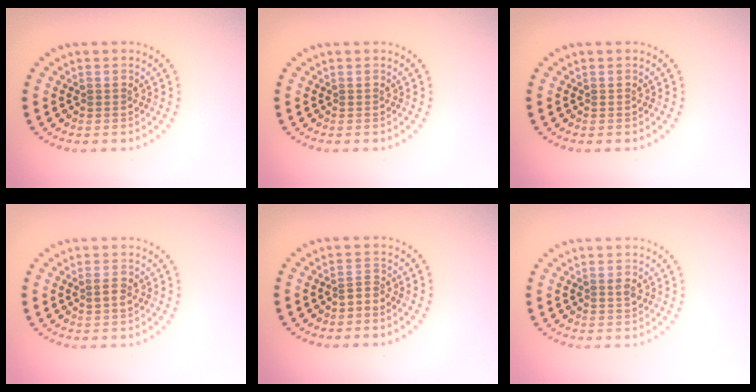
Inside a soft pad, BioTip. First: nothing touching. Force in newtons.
{"total": 0.0}
{"total": 0.0}
{"total": 1.2, "press": 1.2, "slide": 0.2}
{"total": 1.0, "press": 0.5, "slide": 0.9}
{"total": 0.9, "press": 0.9, "slide": 0.1}